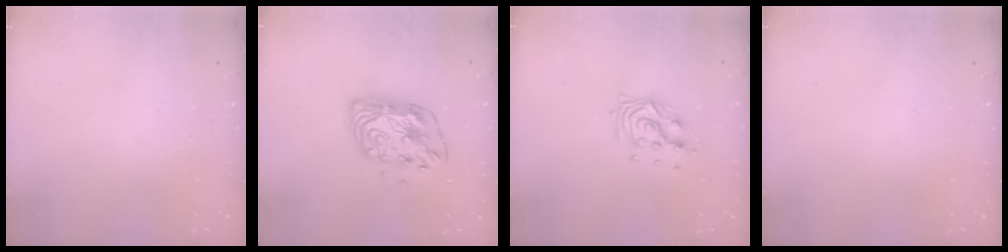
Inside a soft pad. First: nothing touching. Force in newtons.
{"total": 11.4, "press": 11.4, "slide": 0.8}
{"total": 9.5, "press": 9.5, "slide": 0.7}
{"total": 0.0}